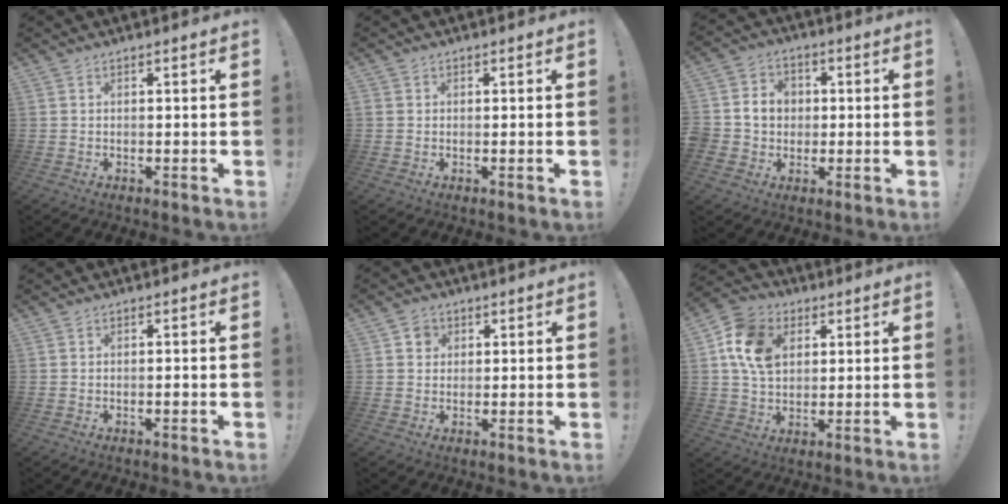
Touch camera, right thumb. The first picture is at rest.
{"total": 0.7, "force": [0.0, 0.6, 0.3], "torque": [-0.012, 0.004, 0.003]}
{"total": 8.6, "force": [-0.1, 8.2, 2.8], "torque": [-0.054, 0.008, 0.003]}
{"total": 0.6, "force": [-0.4, -0.2, 0.3], "torque": [-0.009, 0.000, -0.006]}
{"total": 3.4, "force": [1.0, 3.1, 1.0], "torque": [-0.014, 0.004, 0.018]}
{"total": 13.4, "force": [4.2, 10.2, 7.5], "torque": [-0.125, -0.001, 0.085]}